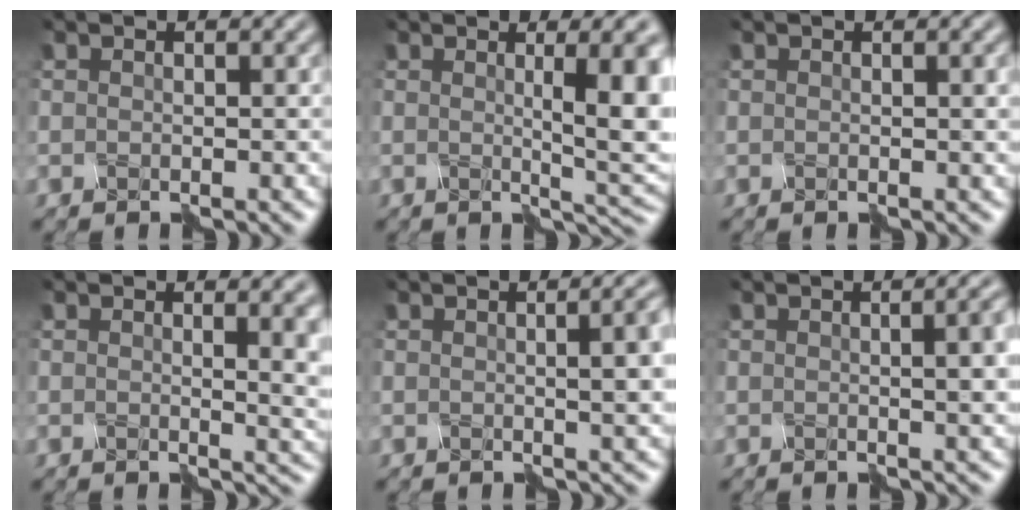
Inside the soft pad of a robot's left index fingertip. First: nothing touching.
{"total": 5.2, "force": [0.4, 0.8, 5.1], "torque": [-0.065, -0.008, 0.007]}
{"total": 0.6, "force": [0.2, -0.4, 0.3], "torque": [-0.001, 0.000, 0.004]}
{"total": 4.8, "force": [1.5, 2.0, 4.1], "torque": [-0.021, 0.000, 0.025]}
{"total": 4.0, "force": [0.1, 0.9, 3.9], "torque": [-0.019, 0.008, -0.002]}
{"total": 3.5, "force": [0.0, 0.7, 3.5], "torque": [-0.019, 0.007, 0.000]}